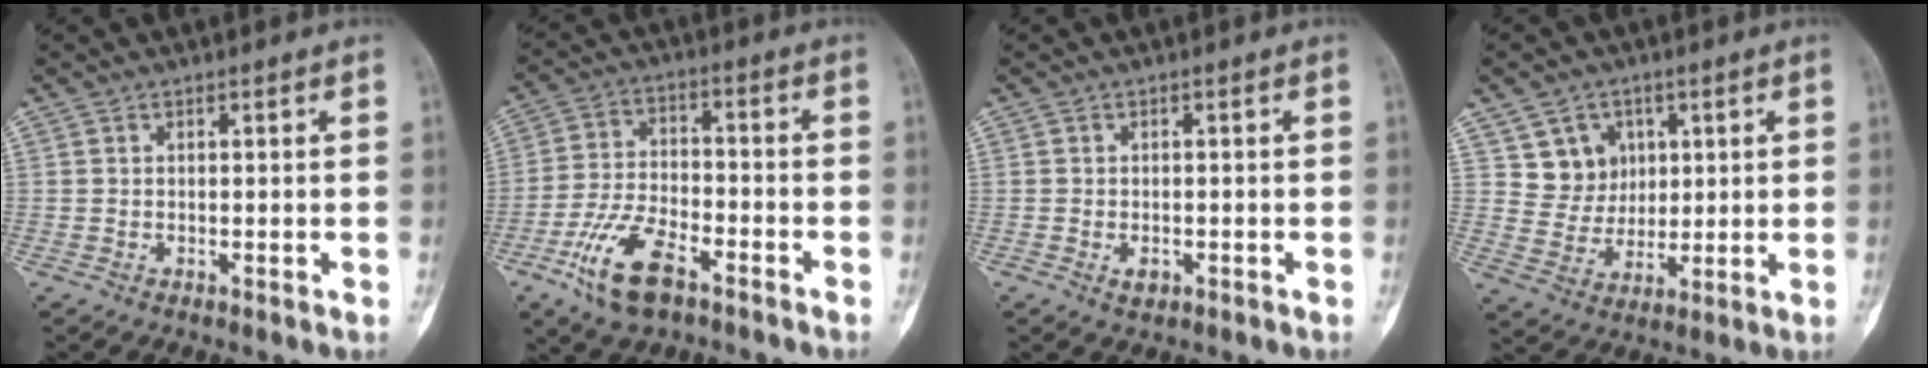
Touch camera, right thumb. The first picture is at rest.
{"total": 12.1, "force": [-6.7, 5.4, 8.5], "torque": [-0.162, 0.024, -0.126]}
{"total": 1.7, "force": [-0.6, 1.0, 1.2], "torque": [-0.011, -0.001, -0.008]}
{"total": 7.9, "force": [3.3, 7.0, 1.6], "torque": [0.009, -0.016, 0.063]}